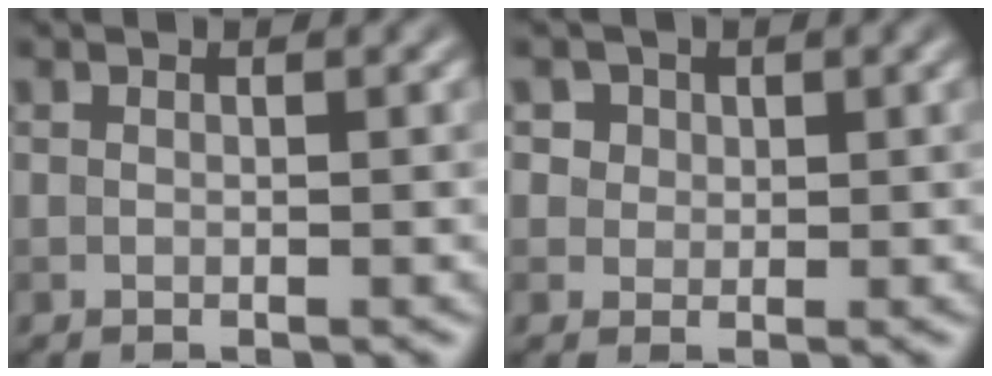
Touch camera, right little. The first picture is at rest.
{"total": 3.8, "force": [2.0, 2.9, 1.4], "torque": [-0.031, 0.008, 0.027]}